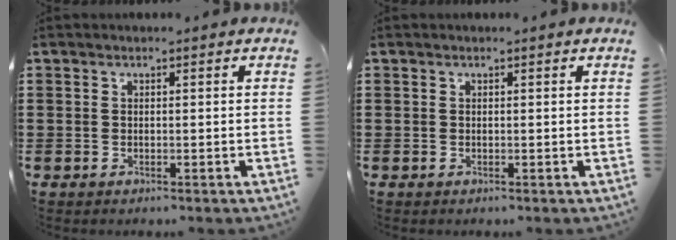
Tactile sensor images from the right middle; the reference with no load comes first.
{"total": 0.0}